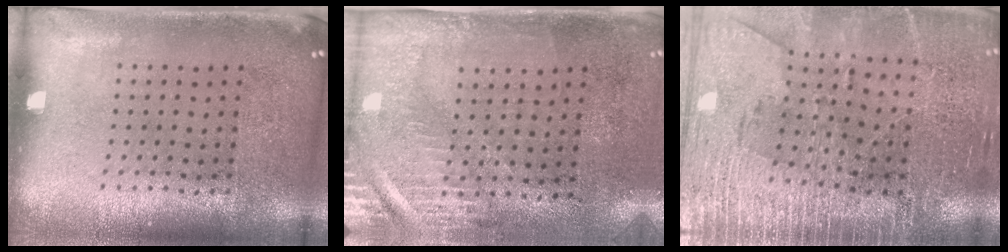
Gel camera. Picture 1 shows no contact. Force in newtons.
{"total": 3.0, "press": 2.5, "slide": 1.6}
{"total": 3.1, "press": 3.0, "slide": 0.5}